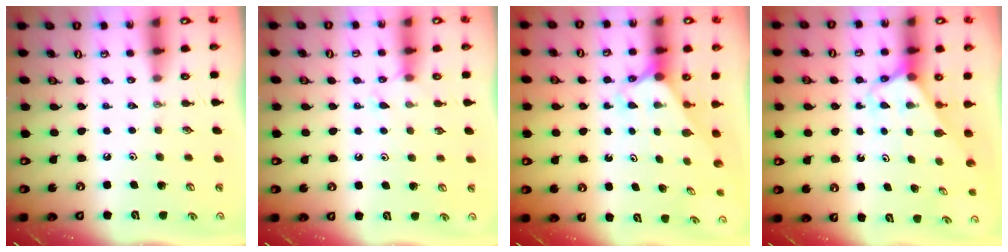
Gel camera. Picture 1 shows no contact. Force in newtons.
{"total": 5.2, "press": 5.2, "slide": 0.5}
{"total": 2.4, "press": 2.4, "slide": 0.2}
{"total": 2.6, "press": 2.6, "slide": 0.1}